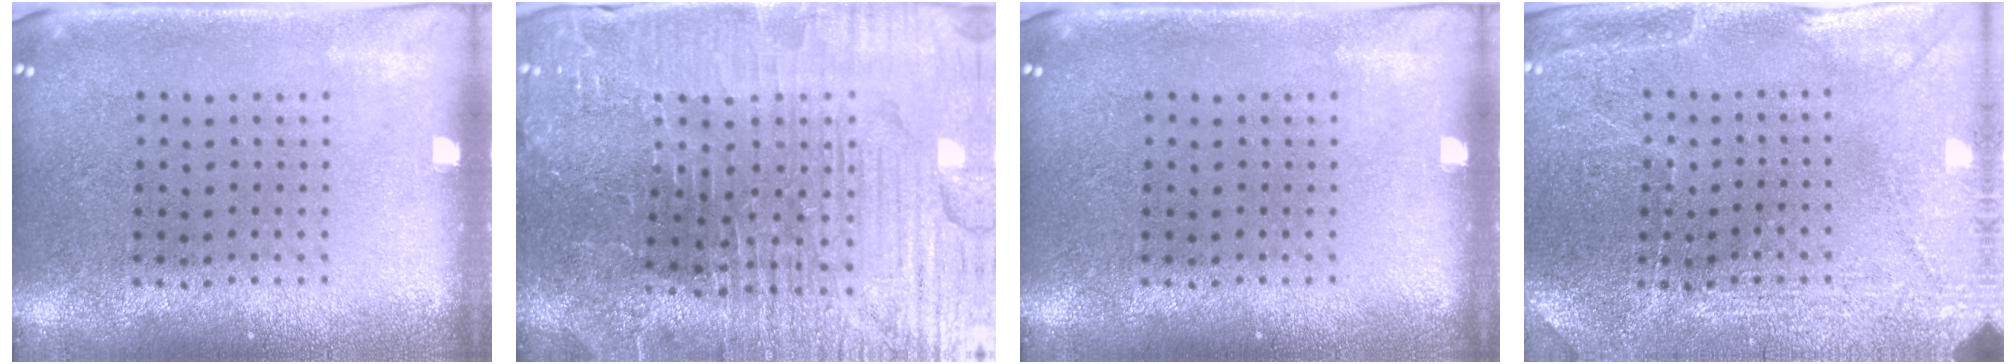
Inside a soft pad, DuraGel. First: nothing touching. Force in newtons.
{"total": 4.6, "press": 4.6, "slide": 0.9}
{"total": 0.0}
{"total": 2.9, "press": 2.9, "slide": 0.2}